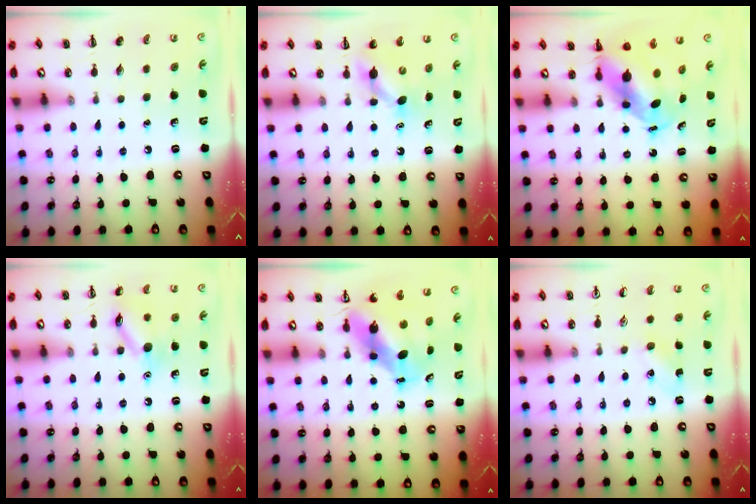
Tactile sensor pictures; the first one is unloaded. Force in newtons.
{"total": 4.3, "press": 4.1, "slide": 1.2}
{"total": 6.8, "press": 6.6, "slide": 1.7}
{"total": 11.2, "press": 11.2, "slide": 0.5}
{"total": 7.5, "press": 7.1, "slide": 2.2}
{"total": 5.8, "press": 5.7, "slide": 1.4}